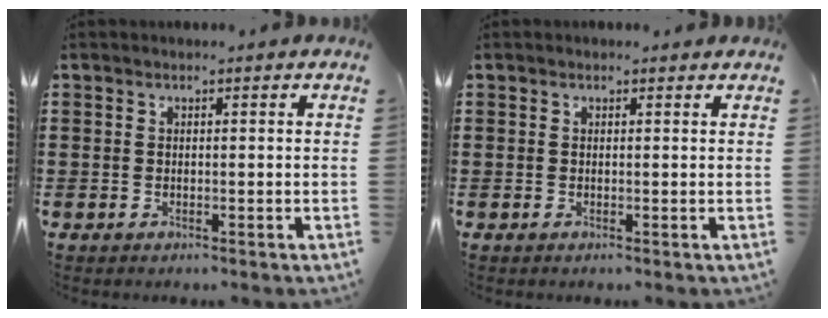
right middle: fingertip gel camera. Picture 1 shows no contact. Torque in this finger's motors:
{"motor_torque": [1.09, -0.62, 0.32, 0.05]}